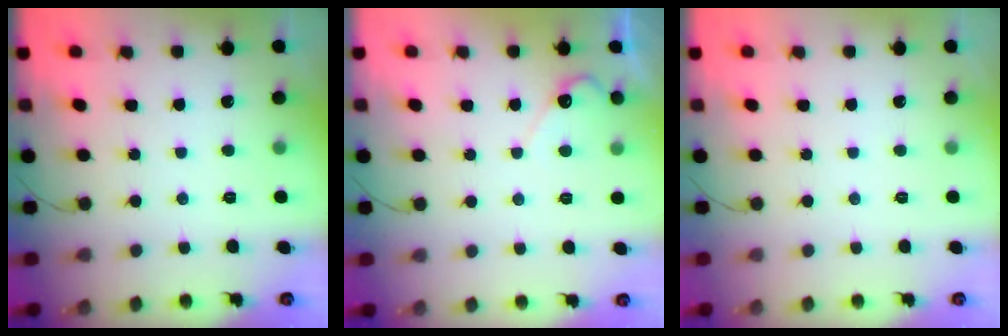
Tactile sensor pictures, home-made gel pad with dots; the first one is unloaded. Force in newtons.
{"total": 4.9, "press": 4.8, "slide": 0.4}
{"total": 0.0}